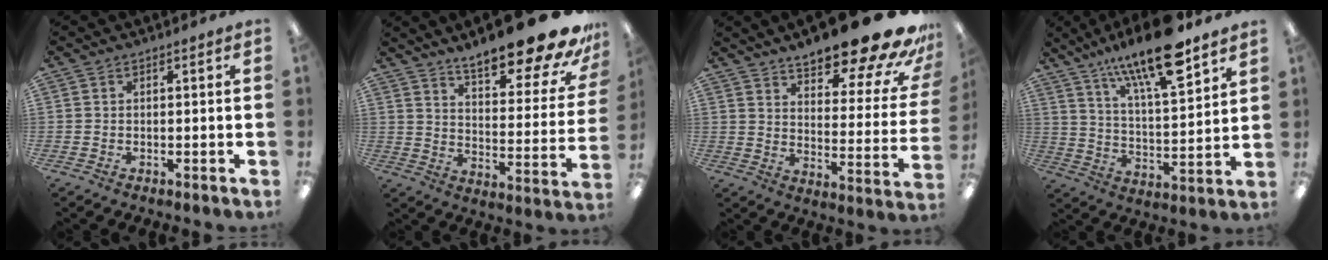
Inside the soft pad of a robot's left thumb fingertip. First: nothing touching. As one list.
[{"total": 19.0, "force": [15.5, 4.3, 10.1], "torque": [-0.139, -0.119, 0.254]}, {"total": 20.2, "force": [15.6, 4.9, 11.8], "torque": [-0.156, -0.115, 0.250]}, {"total": 17.3, "force": [13.2, 4.2, 10.5], "torque": [-0.178, -0.078, 0.217]}]